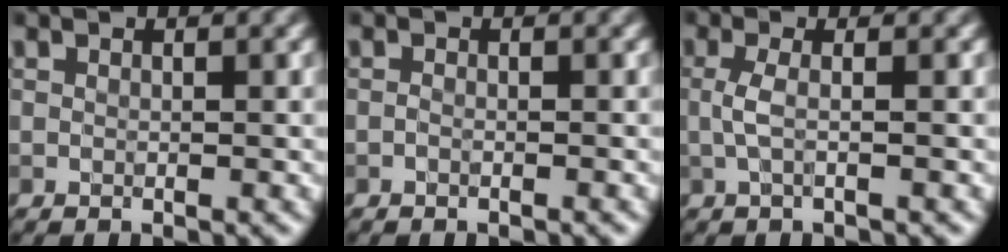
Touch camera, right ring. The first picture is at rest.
{"total": 0.7, "force": [-0.6, 0.2, 0.4], "torque": [-0.006, 0.004, -0.013]}
{"total": 1.8, "force": [0.0, 0.5, 1.8], "torque": [-0.037, 0.005, -0.003]}